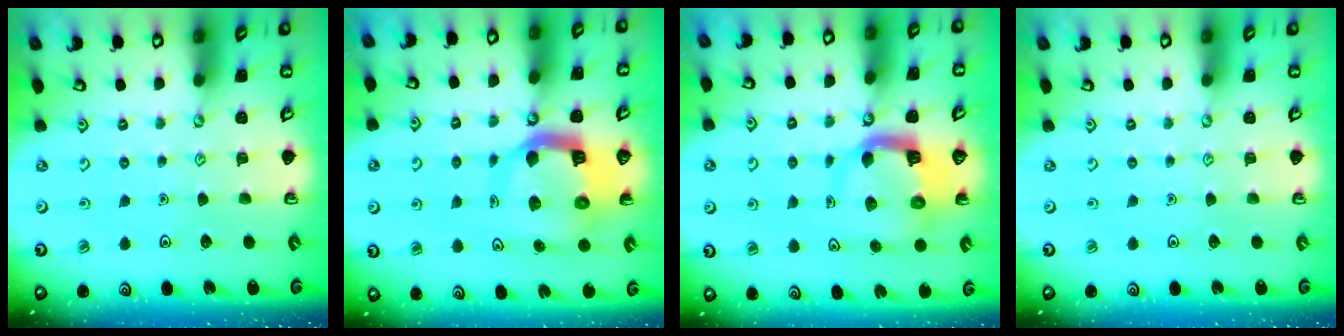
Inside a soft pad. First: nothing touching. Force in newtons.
{"total": 12.1, "press": 12.0, "slide": 1.4}
{"total": 6.4, "press": 6.4, "slide": 0.7}
{"total": 0.0}